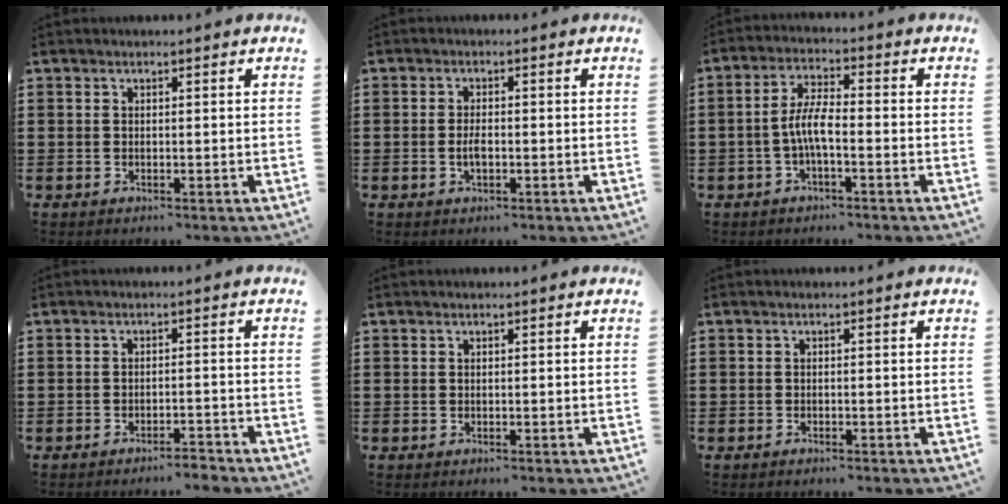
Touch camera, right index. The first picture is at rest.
{"total": 2.4, "force": [-0.5, 1.0, 2.2], "torque": [-0.049, -0.001, -0.012]}
{"total": 5.5, "force": [-1.5, 1.5, 5.1], "torque": [-0.117, -0.002, -0.037]}
{"total": 2.4, "force": [-2.3, -0.1, 0.6], "torque": [-0.013, 0.001, -0.047]}
{"total": 0.0}
{"total": 0.6, "force": [-0.6, 0.1, 0.1], "torque": [-0.003, -0.001, -0.012]}